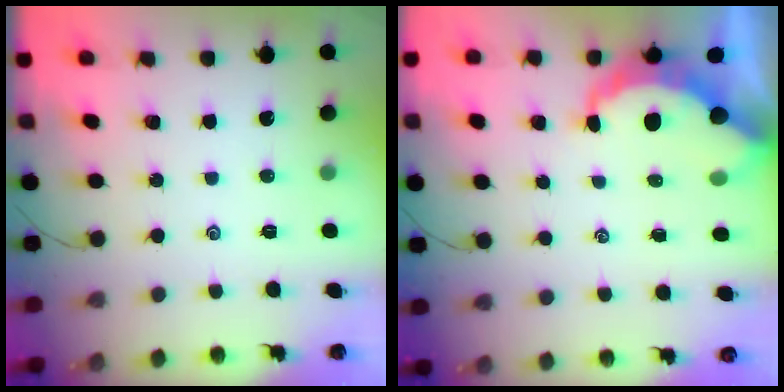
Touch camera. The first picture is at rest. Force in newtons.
{"total": 8.0, "press": 8.0, "slide": 0.3}